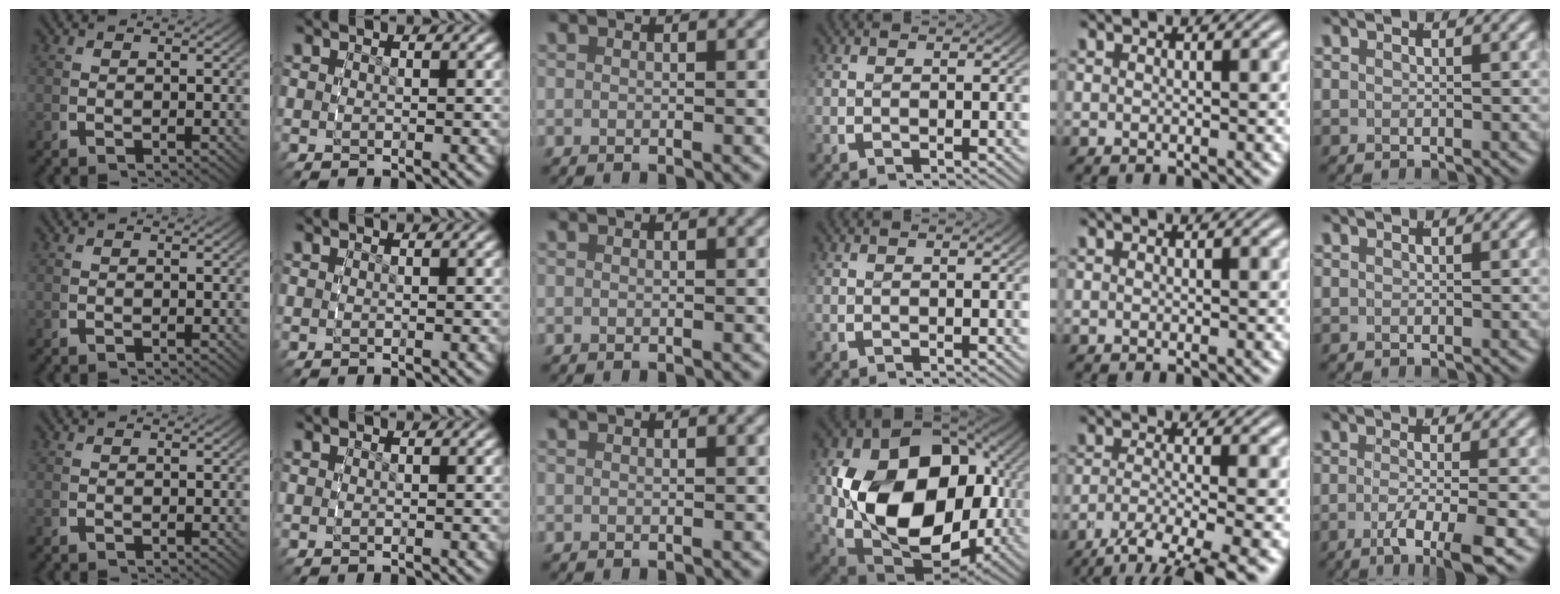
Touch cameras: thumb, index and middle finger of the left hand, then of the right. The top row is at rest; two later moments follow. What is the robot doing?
{"motion": "grasp_and_lifting", "object": "ethernet cable"}